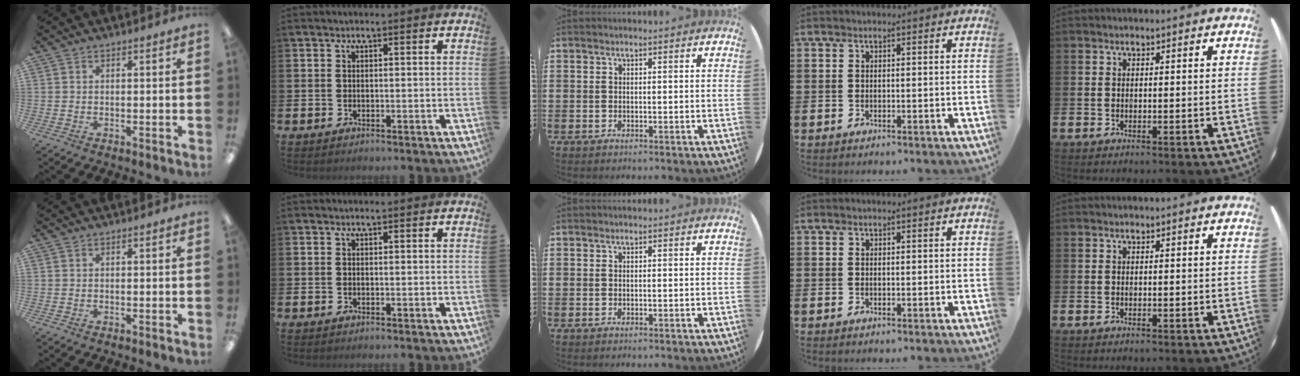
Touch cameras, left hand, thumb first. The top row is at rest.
{}